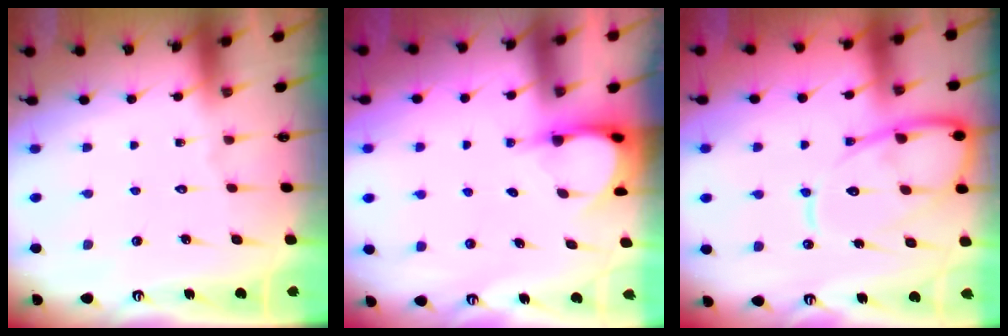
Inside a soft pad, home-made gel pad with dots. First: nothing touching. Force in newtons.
{"total": 3.9, "press": 3.9, "slide": 0.2}
{"total": 14.2, "press": 14.1, "slide": 1.5}